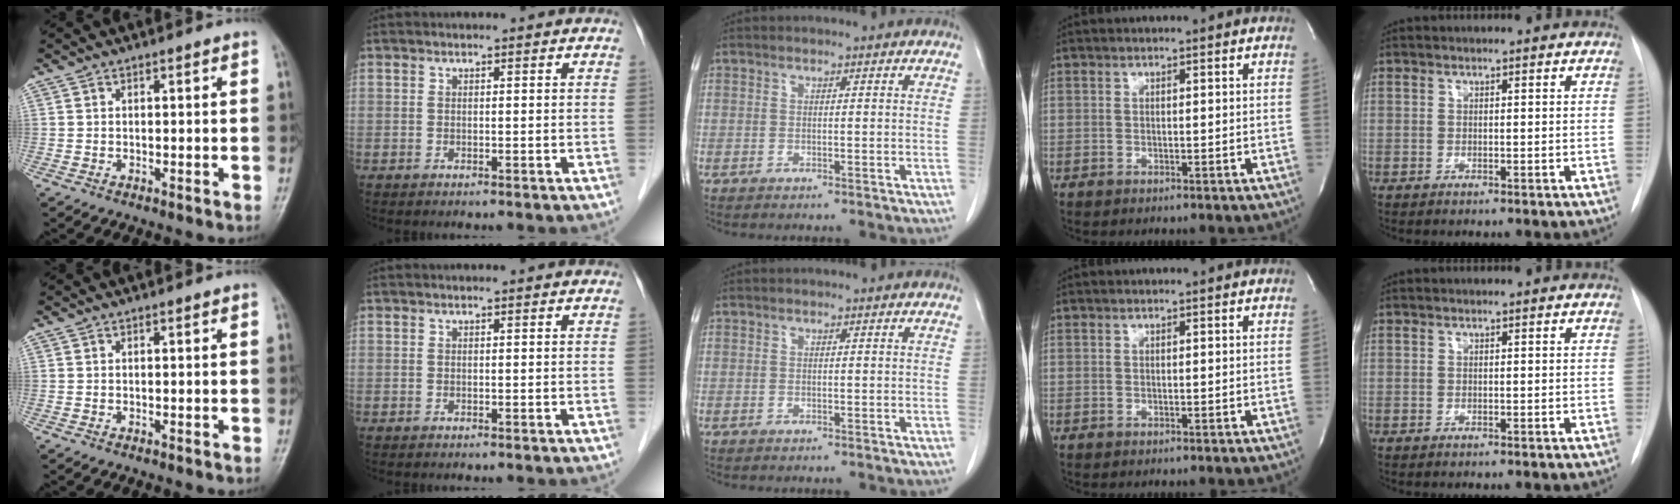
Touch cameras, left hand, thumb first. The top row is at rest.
{}